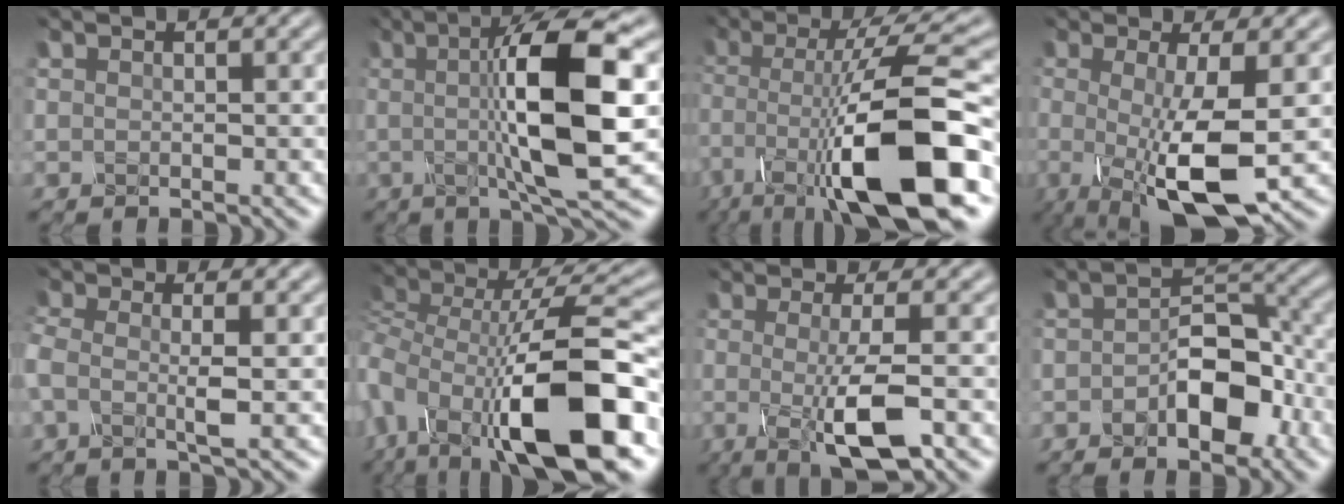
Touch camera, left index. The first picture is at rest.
{"total": 11.0, "force": [0.0, 2.2, 10.8], "torque": [-0.164, 0.002, 0.000]}
{"total": 12.8, "force": [-4.4, 2.8, 11.6], "torque": [-0.164, 0.005, -0.083]}
{"total": 8.4, "force": [-2.2, 2.0, 7.8], "torque": [-0.134, -0.013, -0.039]}
{"total": 3.0, "force": [-1.0, 0.8, 2.7], "torque": [-0.058, 0.000, -0.027]}
{"total": 14.4, "force": [-6.2, 5.5, 11.8], "torque": [-0.194, -0.004, -0.110]}
{"total": 5.6, "force": [-1.8, 1.1, 5.2], "torque": [-0.082, -0.011, -0.034]}
{"total": 6.2, "force": [-2.8, 3.3, 4.5], "torque": [-0.058, 0.002, -0.050]}